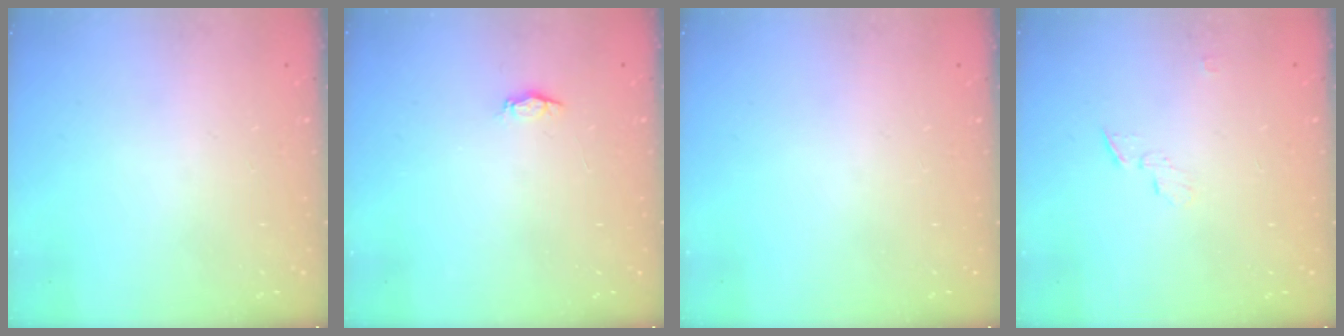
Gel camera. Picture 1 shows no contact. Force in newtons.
{"total": 2.2, "press": 2.1, "slide": 0.3}
{"total": 0.0}
{"total": 3.9, "press": 3.9, "slide": 0.3}